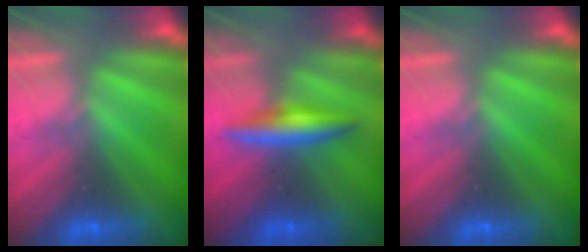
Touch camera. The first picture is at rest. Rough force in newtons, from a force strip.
{"total": 2.7}
{"total": 0.0}